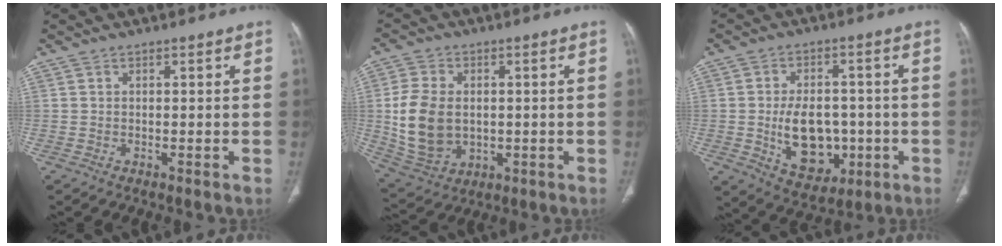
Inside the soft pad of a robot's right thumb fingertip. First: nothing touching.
{"total": 13.2, "force": [0.1, 9.5, 9.1], "torque": [-0.171, -0.004, 0.021]}
{"total": 12.7, "force": [-2.1, 8.7, 9.0], "torque": [-0.112, 0.007, -0.014]}